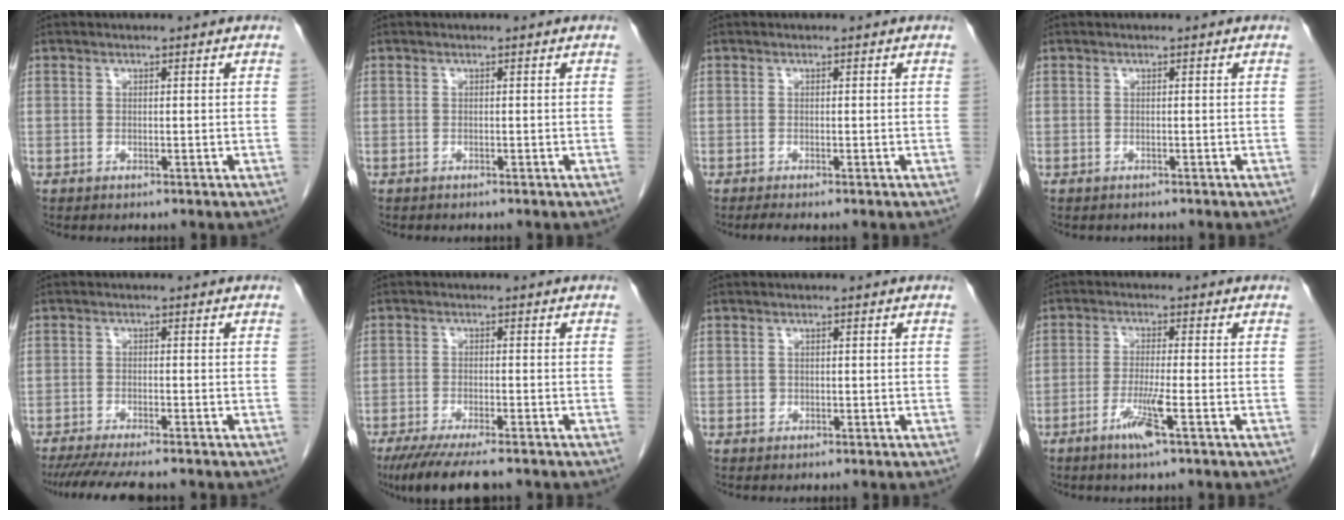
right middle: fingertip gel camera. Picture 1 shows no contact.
{"total": 0.0}
{"total": 0.9, "force": [-0.7, -0.1, 0.5], "torque": [-0.013, -0.003, -0.013]}
{"total": 0.5, "force": [-0.5, 0.2, 0.0], "torque": [-0.008, 0.000, -0.008]}
{"total": 9.9, "force": [-8.5, 1.0, 5.0], "torque": [-0.069, -0.019, -0.128]}
{"total": 9.8, "force": [-7.8, 1.5, 5.9], "torque": [-0.090, -0.021, -0.121]}
{"total": 0.6, "force": [-0.1, 0.6, 0.1], "torque": [0.000, 0.003, -0.001]}
{"total": 4.7, "force": [-2.3, -0.4, 4.1], "torque": [-0.080, -0.011, -0.046]}